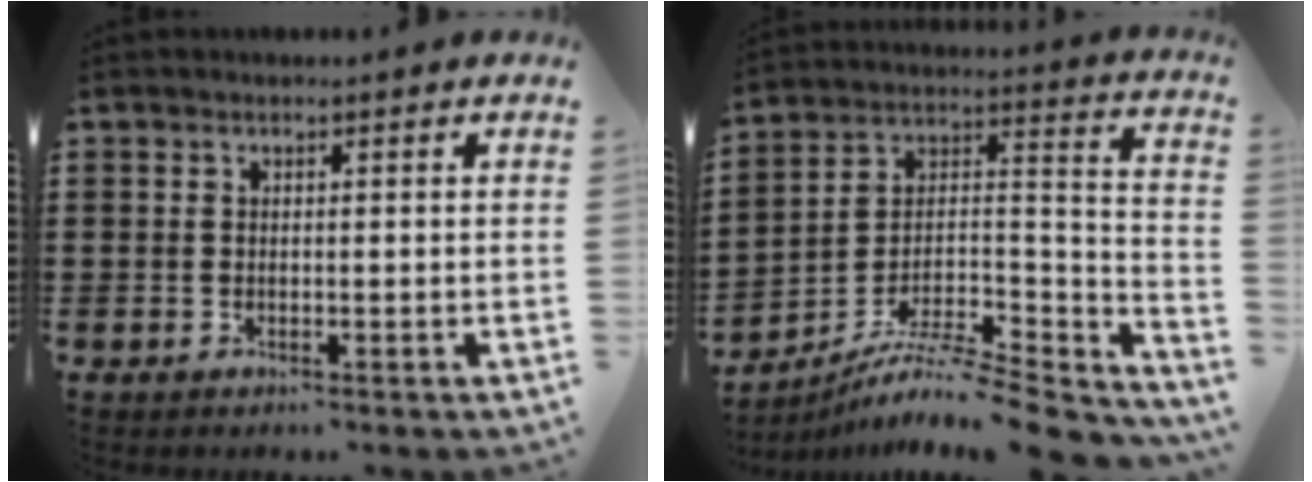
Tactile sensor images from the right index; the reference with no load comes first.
{"total": 8.9, "force": [-7.4, 1.5, 4.6], "torque": [-0.075, 0.007, -0.148]}